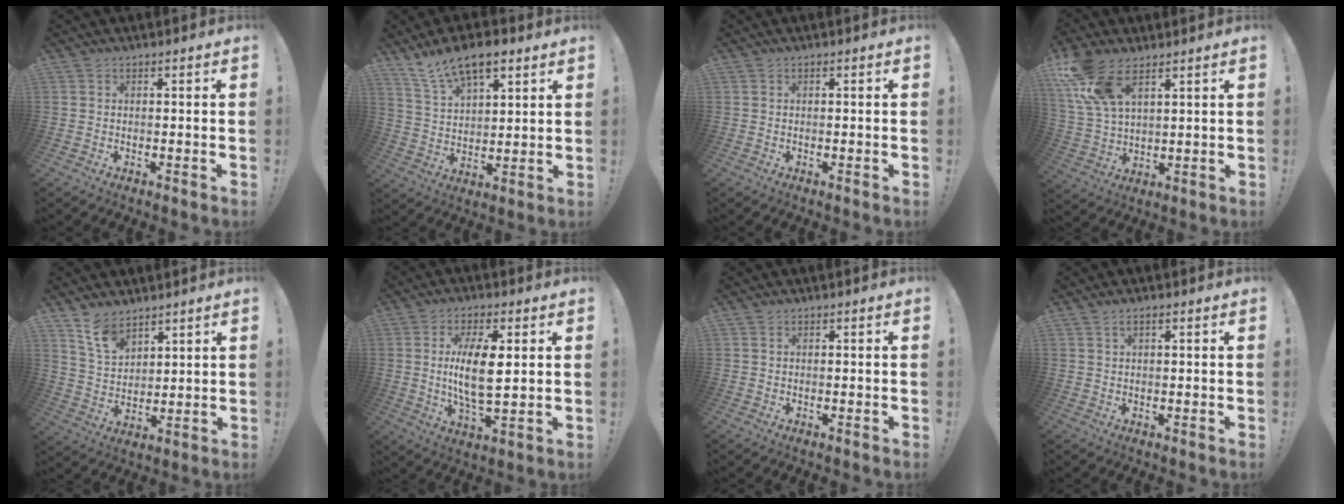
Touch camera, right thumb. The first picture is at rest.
{"total": 11.7, "force": [8.2, 5.2, 6.5], "torque": [-0.112, -0.040, 0.152]}
{"total": 0.0}
{"total": 12.8, "force": [7.7, 6.0, 8.3], "torque": [-0.170, -0.023, 0.149]}
{"total": 9.2, "force": [7.0, 4.7, 3.6], "torque": [-0.078, -0.040, 0.138]}
{"total": 12.0, "force": [1.5, 4.6, 11.0], "torque": [-0.216, -0.011, 0.018]}
{"total": 0.0}
{"total": 1.5, "force": [0.7, 0.4, 1.3], "torque": [-0.030, 0.002, 0.012]}